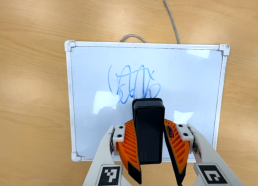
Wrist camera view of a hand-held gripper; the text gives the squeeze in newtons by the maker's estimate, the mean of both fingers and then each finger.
{"total": 8.7, "left": 7.7, "right": 9.7}